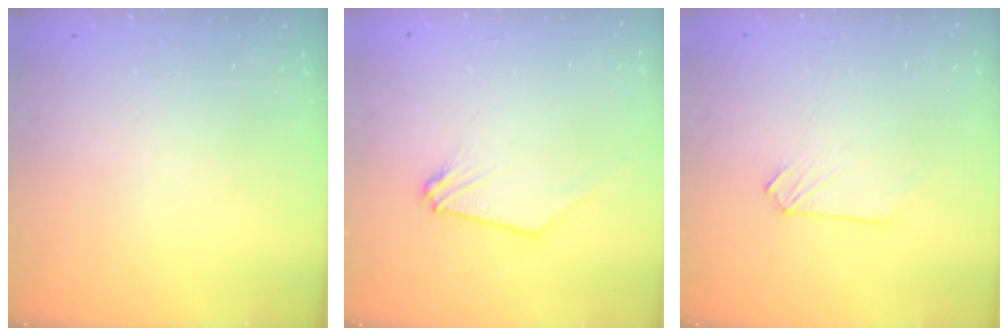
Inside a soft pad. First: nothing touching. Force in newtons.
{"total": 0.7, "press": 0.7, "slide": 0.1}
{"total": 0.0}